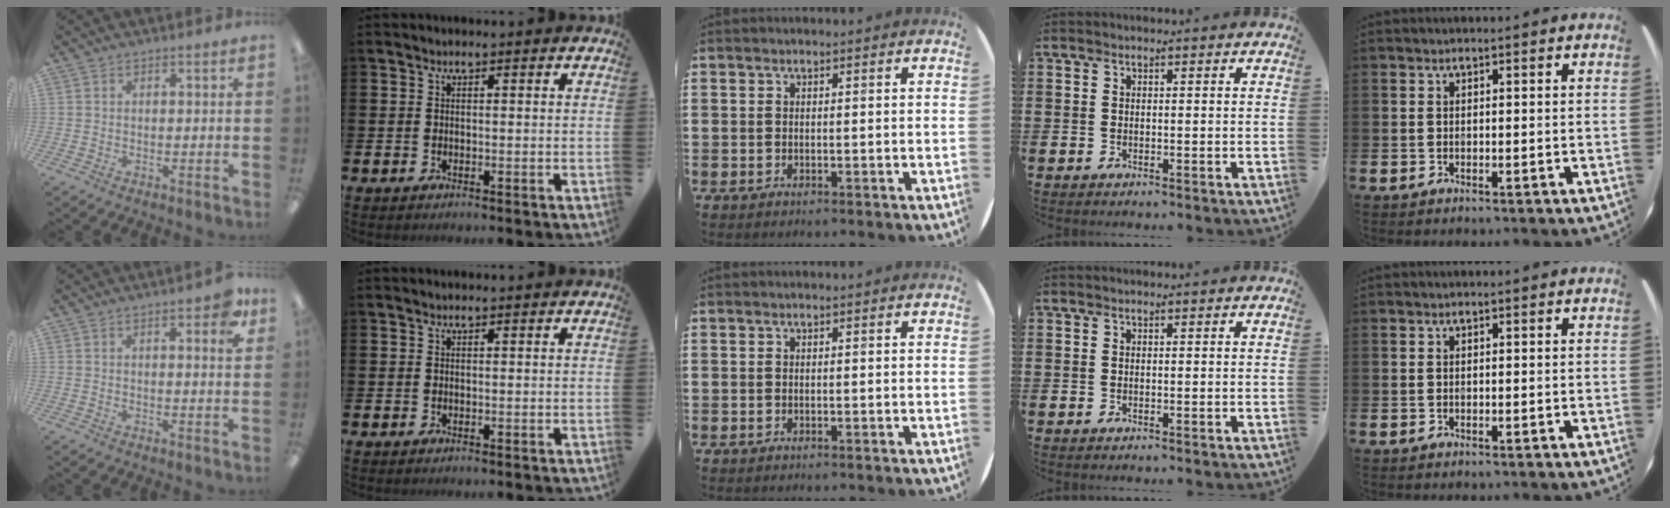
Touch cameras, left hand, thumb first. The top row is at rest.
{"thumb": {"total": 5.3, "force": [2.6, 1.5, 4.3], "torque": [-0.057, -0.007, 0.038]}}